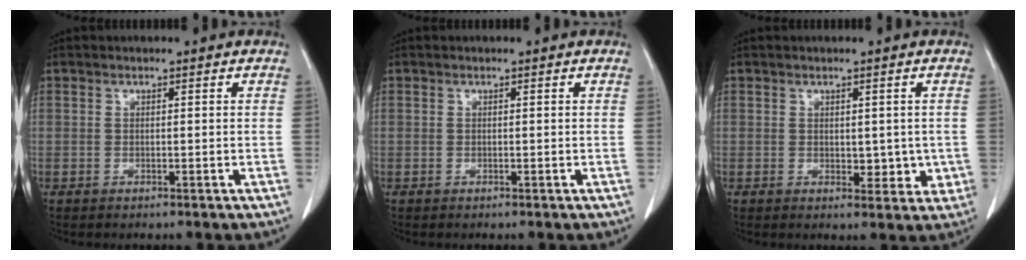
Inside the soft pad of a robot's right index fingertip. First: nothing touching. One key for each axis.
{"total": 0.0}
{"total": 3.8, "fx": -0.1, "fy": 2.4, "fz": 3.0, "tx": -0.023, "ty": -0.004, "tz": 0.005}